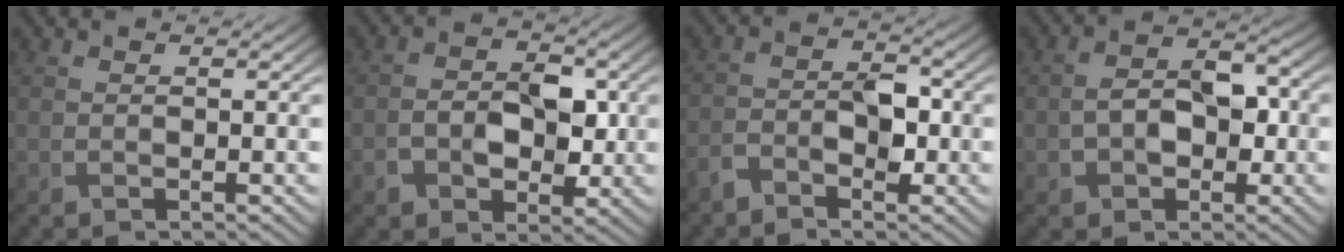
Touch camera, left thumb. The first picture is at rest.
{"total": 5.8, "force": [-1.1, 3.7, 4.3], "torque": [-0.071, -0.002, -0.020]}
{"total": 4.4, "force": [-2.3, 2.3, 2.9], "torque": [-0.054, 0.008, -0.050]}
{"total": 6.4, "force": [-1.0, 4.3, 4.6], "torque": [-0.079, -0.001, -0.019]}